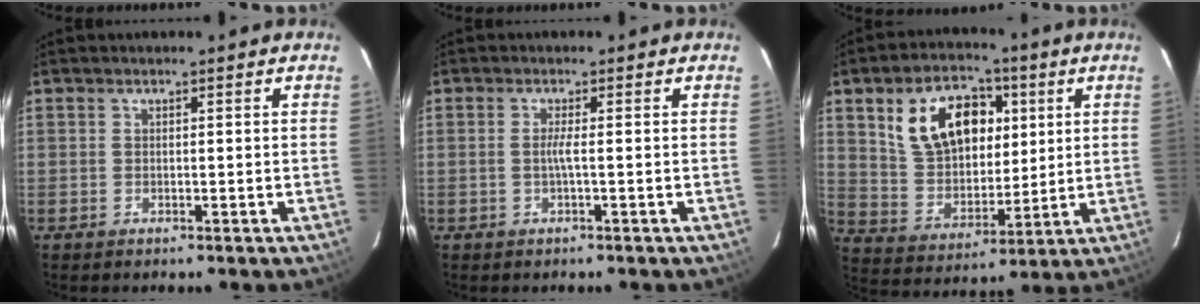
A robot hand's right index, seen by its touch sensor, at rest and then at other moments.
{"total": 1.4, "force": [-0.3, -0.5, 1.3], "torque": [-0.023, -0.003, -0.008]}
{"total": 16.0, "force": [5.6, 10.3, 10.8], "torque": [-0.208, 0.029, 0.117]}